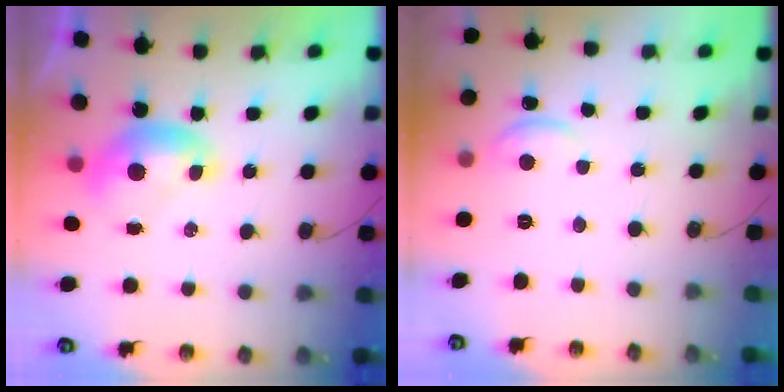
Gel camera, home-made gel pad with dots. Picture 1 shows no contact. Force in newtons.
{"total": 0.0}